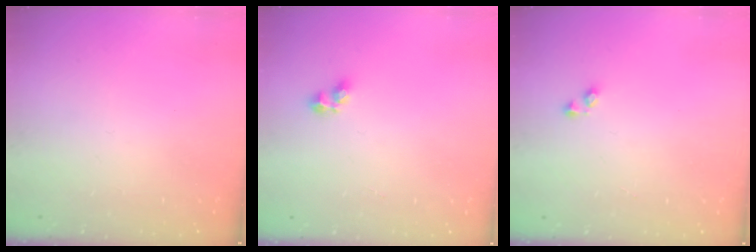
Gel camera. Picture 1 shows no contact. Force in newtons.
{"total": 3.3, "press": 3.1, "slide": 1.3}
{"total": 1.8, "press": 1.8, "slide": 0.2}